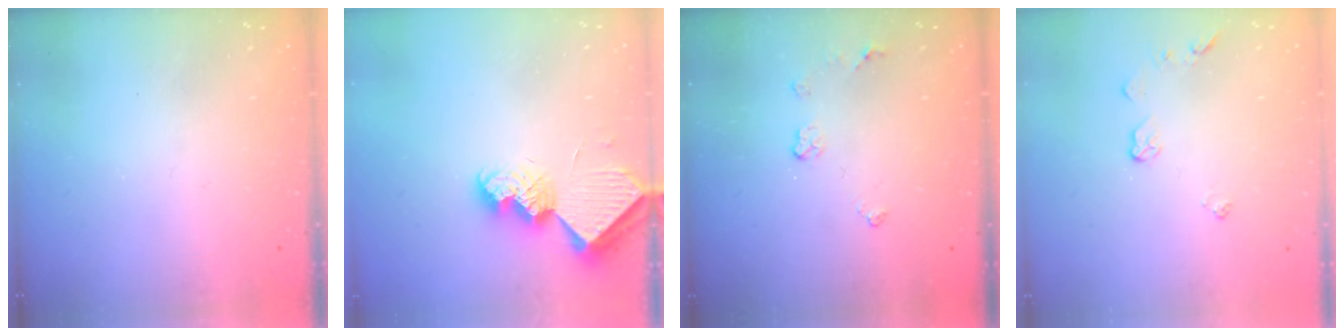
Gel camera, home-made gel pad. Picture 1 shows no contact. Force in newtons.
{"total": 10.8, "press": 10.7, "slide": 1.2}
{"total": 4.5, "press": 4.5, "slide": 0.7}
{"total": 4.2, "press": 4.2, "slide": 0.5}